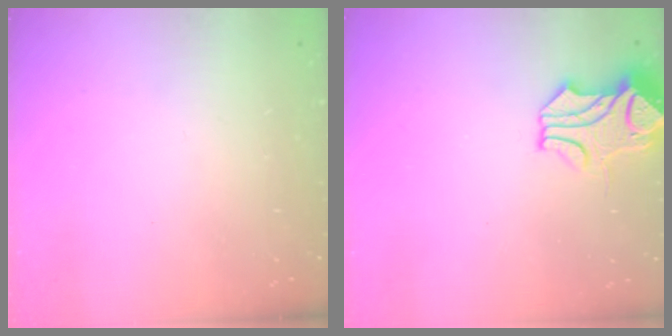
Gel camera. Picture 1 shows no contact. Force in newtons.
{"total": 1.6, "press": 0.9, "slide": 1.3}